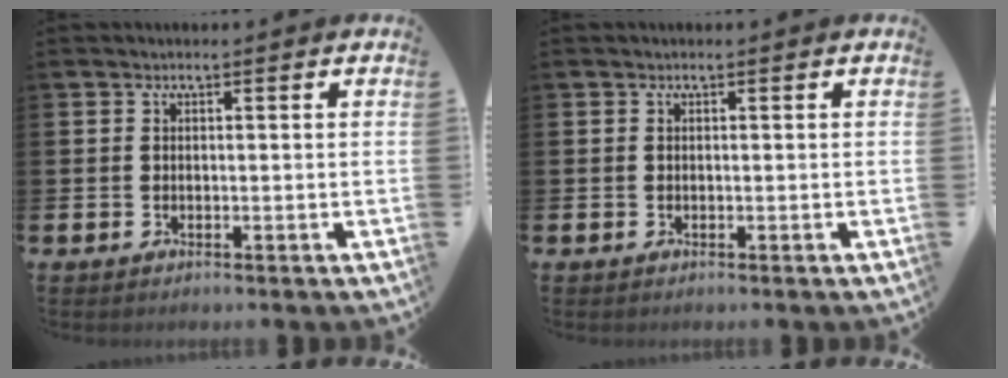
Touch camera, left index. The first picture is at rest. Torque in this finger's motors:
{"motor_torque": [0.00, 0.00, 0.00, 0.00]}